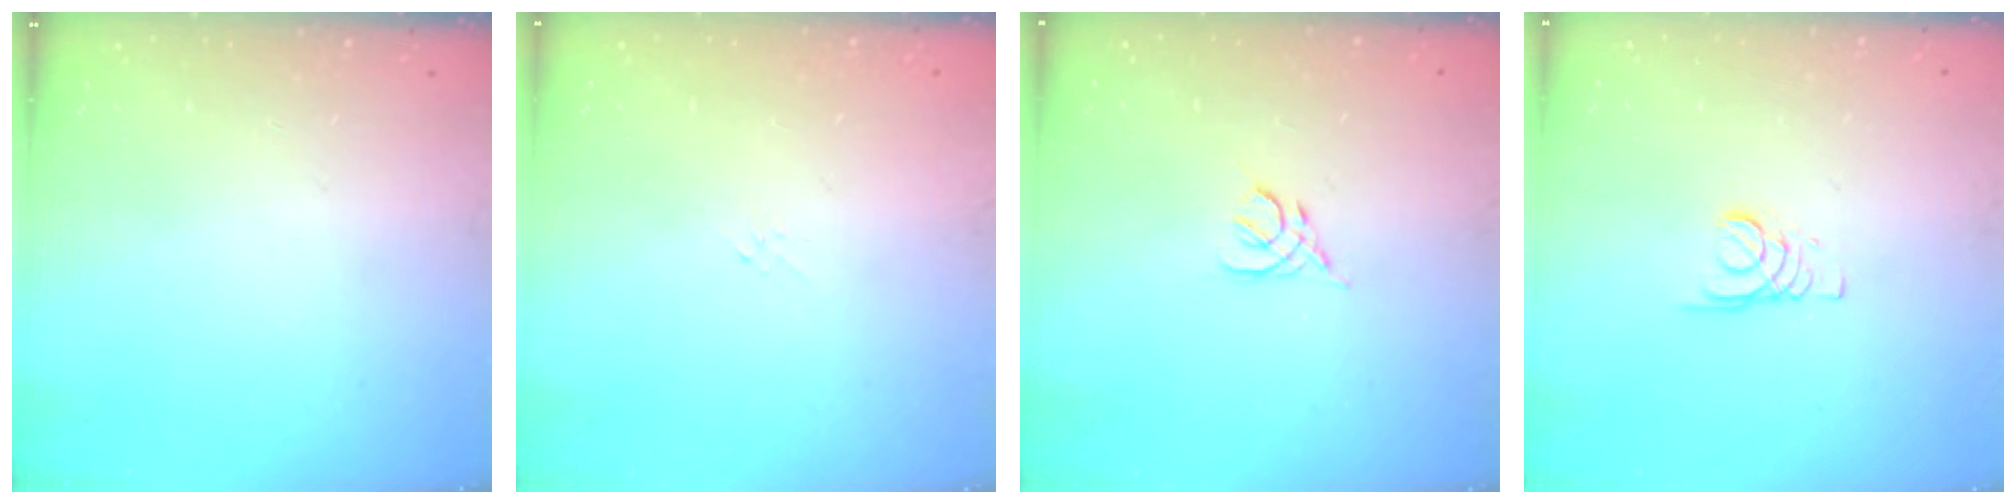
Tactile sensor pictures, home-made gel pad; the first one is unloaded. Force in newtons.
{"total": 0.7, "press": 0.5, "slide": 0.4}
{"total": 2.8, "press": 2.8, "slide": 0.7}
{"total": 1.8, "press": 1.8, "slide": 0.2}